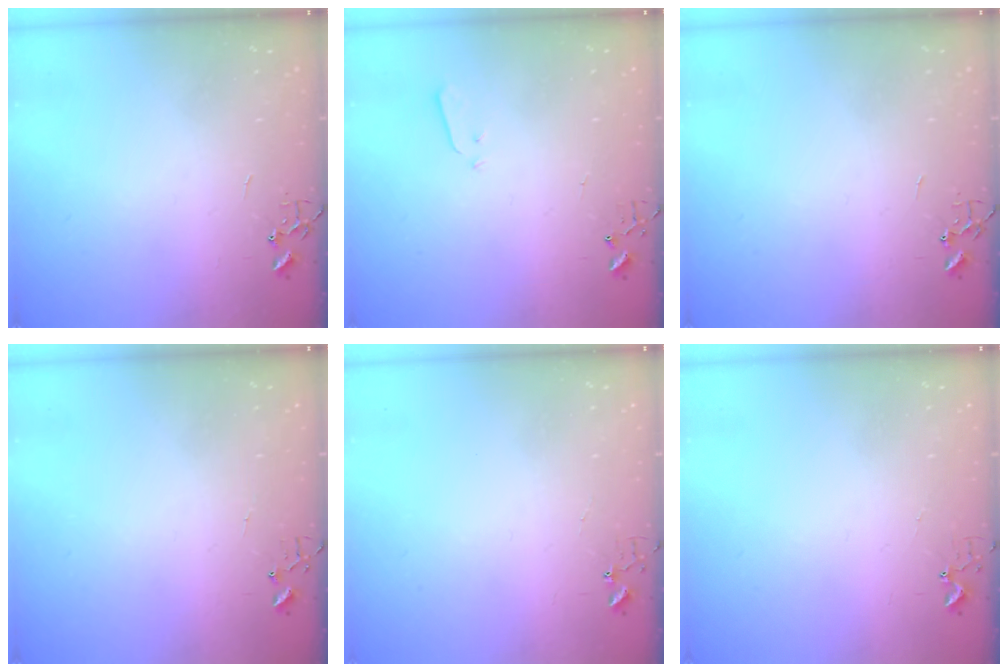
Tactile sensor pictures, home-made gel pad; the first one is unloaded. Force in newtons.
{"total": 2.2, "press": 2.1, "slide": 0.3}
{"total": 0.0}
{"total": 5.0, "press": 5.0, "slide": 0.4}
{"total": 3.4, "press": 3.4, "slide": 0.3}
{"total": 2.9, "press": 2.9, "slide": 0.3}